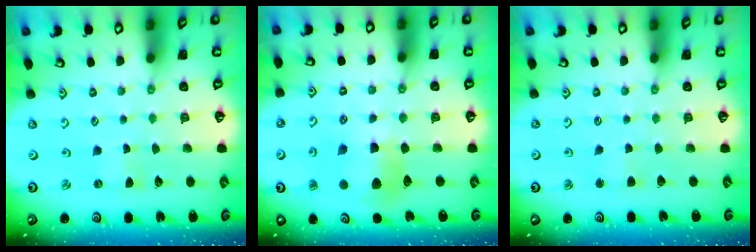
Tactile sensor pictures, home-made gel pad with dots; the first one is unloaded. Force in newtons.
{"total": 9.6, "press": 9.6, "slide": 0.8}
{"total": 2.8, "press": 2.7, "slide": 0.4}